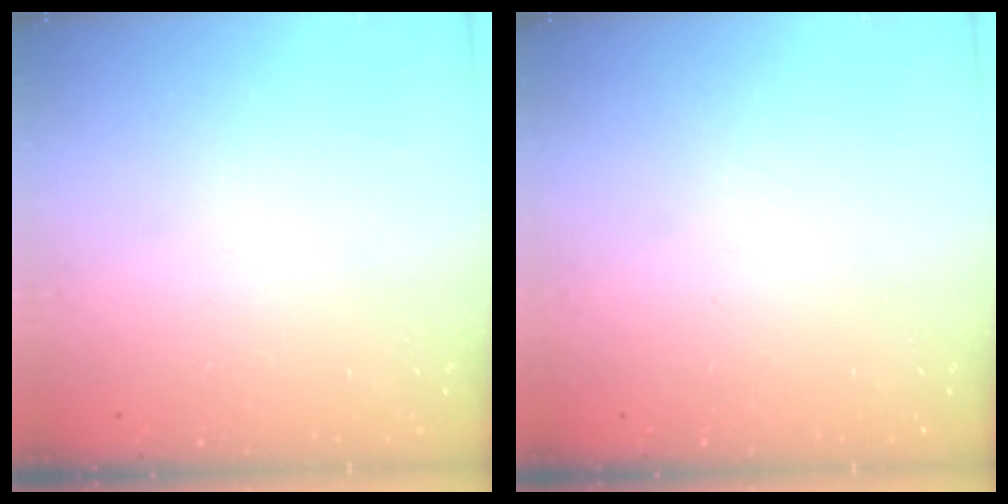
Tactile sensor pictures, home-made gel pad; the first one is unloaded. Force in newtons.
{"total": 0.0}